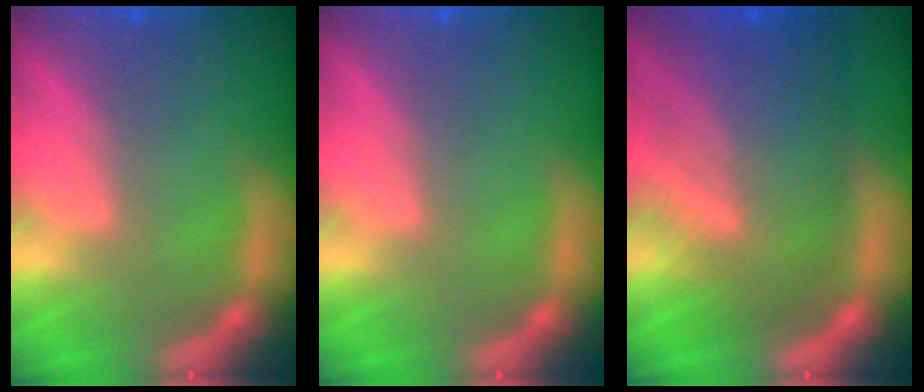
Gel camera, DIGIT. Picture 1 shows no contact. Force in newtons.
{"total": 0.0}
{"total": 9.1}